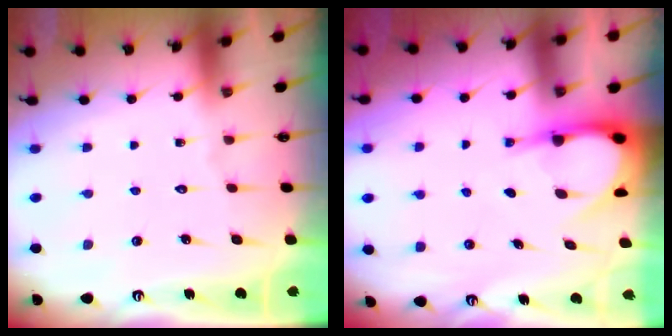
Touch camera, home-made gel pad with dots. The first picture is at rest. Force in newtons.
{"total": 6.0, "press": 6.0, "slide": 0.6}